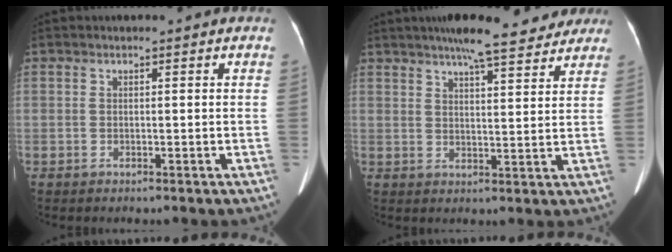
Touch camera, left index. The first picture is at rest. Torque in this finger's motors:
{"motor_torque": [0.91, -1.23, 0.16, 0.09]}